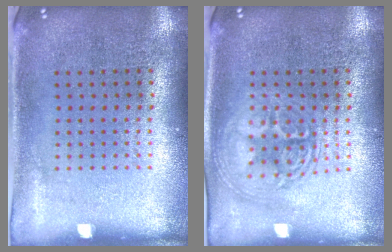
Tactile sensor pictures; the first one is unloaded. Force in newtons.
{"total": 2.6, "press": 2.6, "slide": 0.2}